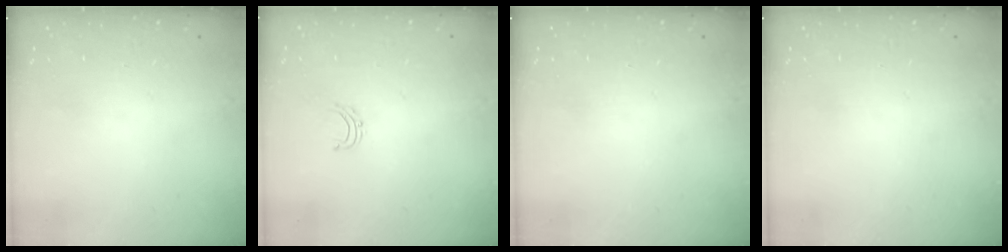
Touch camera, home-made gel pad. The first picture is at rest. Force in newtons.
{"total": 3.7, "press": 3.7, "slide": 0.3}
{"total": 0.0}
{"total": 0.0}